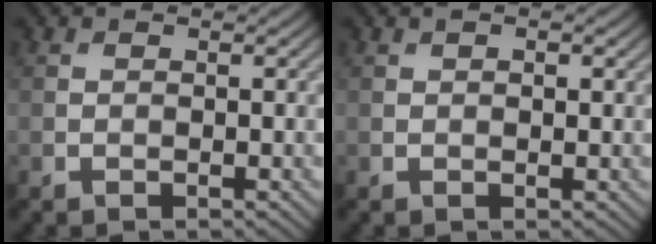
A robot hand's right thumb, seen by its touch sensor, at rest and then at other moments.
{"total": 1.4, "force": [0.6, 0.5, 1.1], "torque": [-0.019, 0.000, 0.011]}